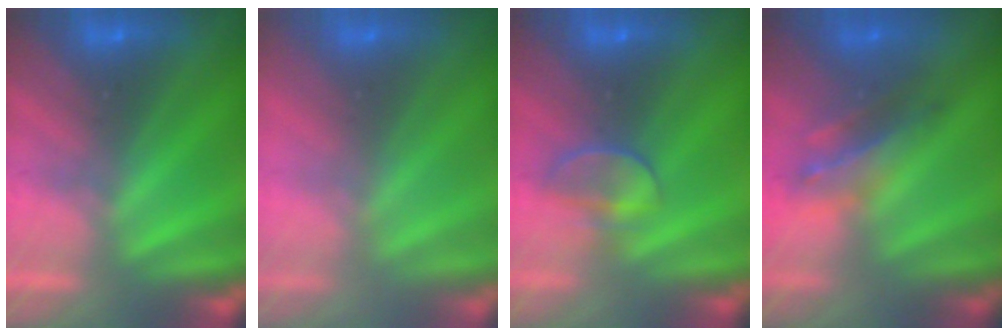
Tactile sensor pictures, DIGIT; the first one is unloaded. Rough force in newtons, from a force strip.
{"total": 2.7}
{"total": 2.3}
{"total": 2.9}